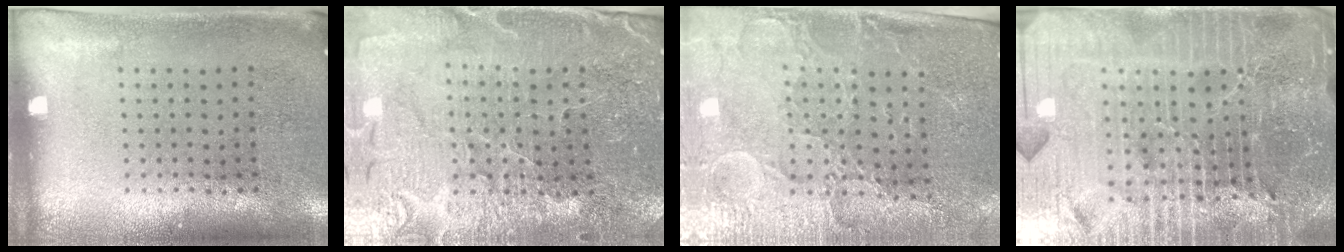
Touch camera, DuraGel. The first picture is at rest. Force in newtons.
{"total": 3.3, "press": 3.3, "slide": 0.3}
{"total": 3.5, "press": 3.4, "slide": 1.1}
{"total": 7.3, "press": 6.3, "slide": 3.7}